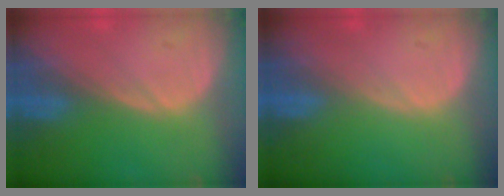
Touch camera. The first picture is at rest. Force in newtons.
{"total": 0.0}